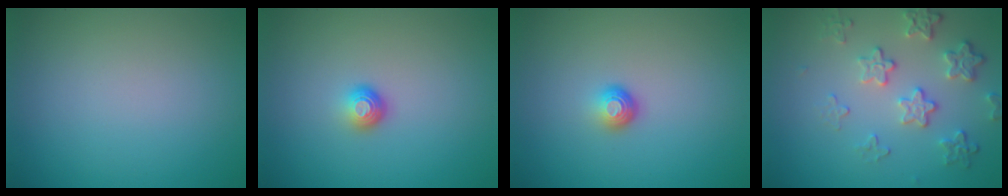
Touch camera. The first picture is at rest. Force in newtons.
{"total": 1.4, "press": 1.0, "slide": 1.0}
{"total": 1.6, "press": 1.0, "slide": 1.2}
{"total": 4.1, "press": 3.3, "slide": 2.5}